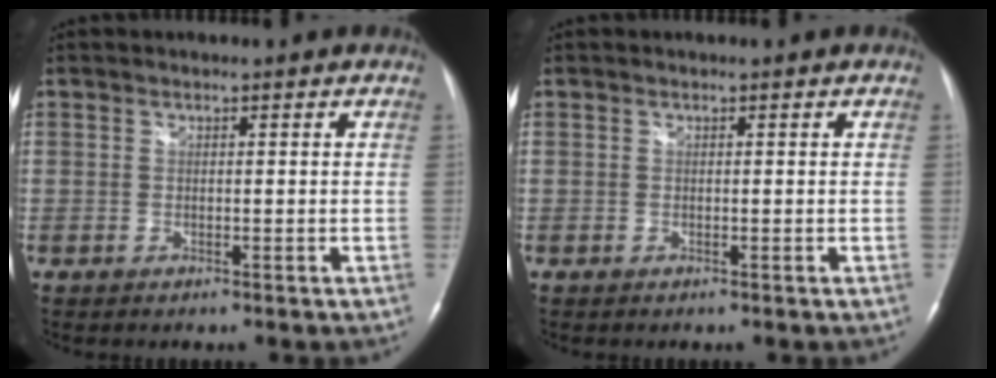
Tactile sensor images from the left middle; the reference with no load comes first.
{"total": 0.0}